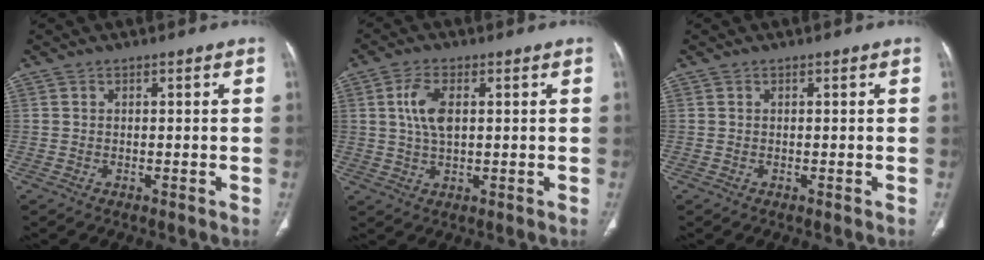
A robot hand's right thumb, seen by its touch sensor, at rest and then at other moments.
{"total": 6.4, "force": [1.5, 3.2, 5.4], "torque": [-0.115, 0.000, 0.028]}
{"total": 0.0}